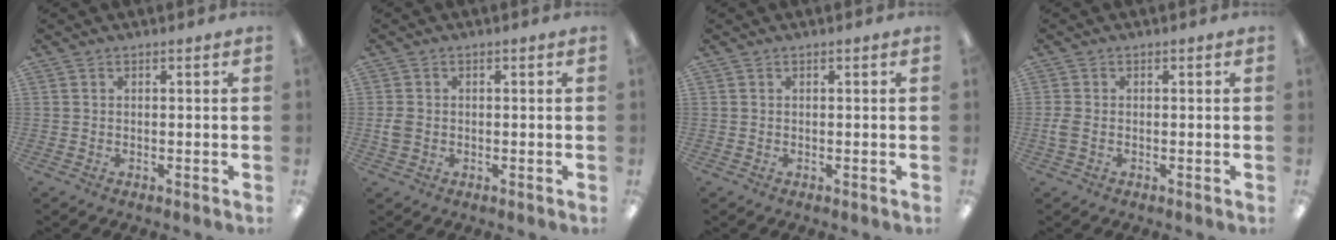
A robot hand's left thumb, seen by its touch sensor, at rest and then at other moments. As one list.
[{"total": 2.5, "force": [-0.3, 2.0, 1.5], "torque": [-0.025, 0.005, -0.005]}, {"total": 0.0}, {"total": 2.3, "force": [-0.5, 1.3, 1.8], "torque": [-0.038, 0.002, -0.009]}]